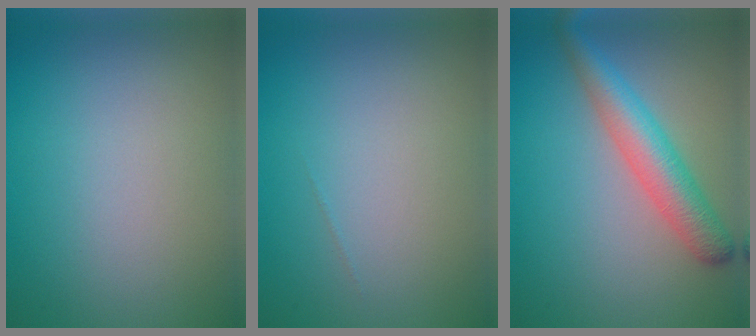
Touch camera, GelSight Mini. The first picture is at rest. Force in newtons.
{"total": 0.0}
{"total": 4.9, "press": 4.9, "slide": 0.1}